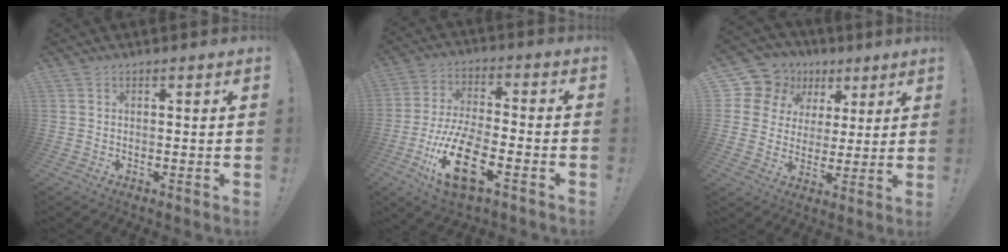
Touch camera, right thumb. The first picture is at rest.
{"total": 17.3, "force": [-7.9, 6.8, 13.9], "torque": [-0.283, 0.033, -0.130]}
{"total": 11.2, "force": [5.2, 9.3, 3.3], "torque": [-0.065, -0.032, 0.111]}